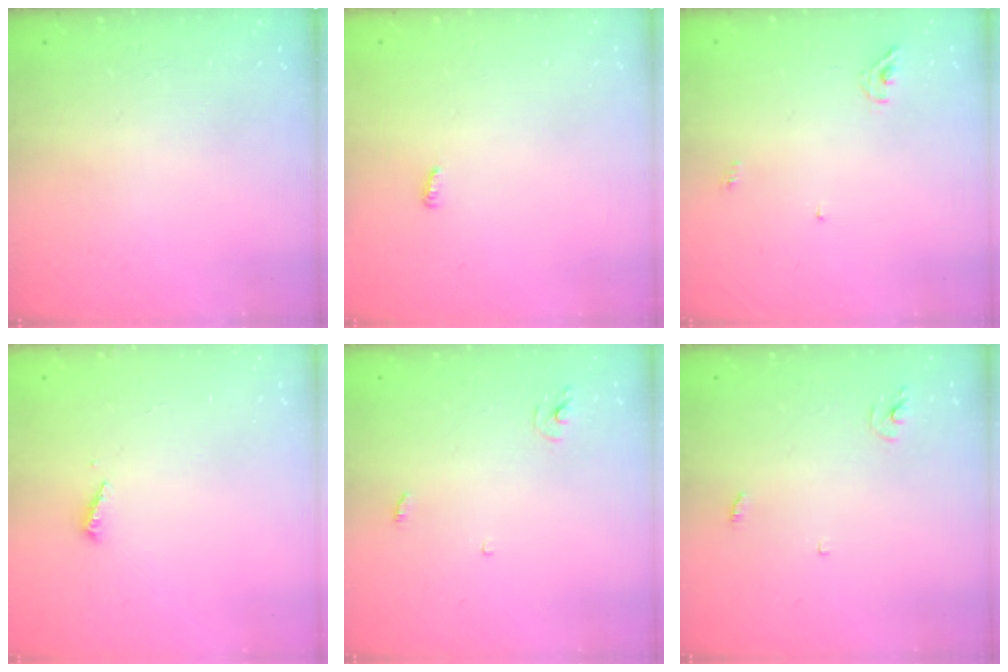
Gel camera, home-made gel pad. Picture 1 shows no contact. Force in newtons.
{"total": 2.9, "press": 2.9, "slide": 0.2}
{"total": 4.3, "press": 4.3, "slide": 0.1}
{"total": 2.0, "press": 2.0, "slide": 0.2}
{"total": 2.9, "press": 2.9, "slide": 0.2}
{"total": 2.9, "press": 2.9, "slide": 0.2}